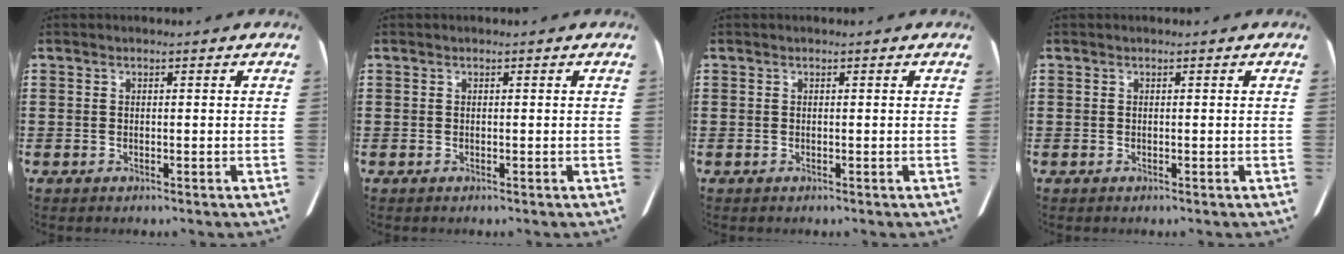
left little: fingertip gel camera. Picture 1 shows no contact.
{"total": 0.0}
{"total": 0.0}
{"total": 0.0}